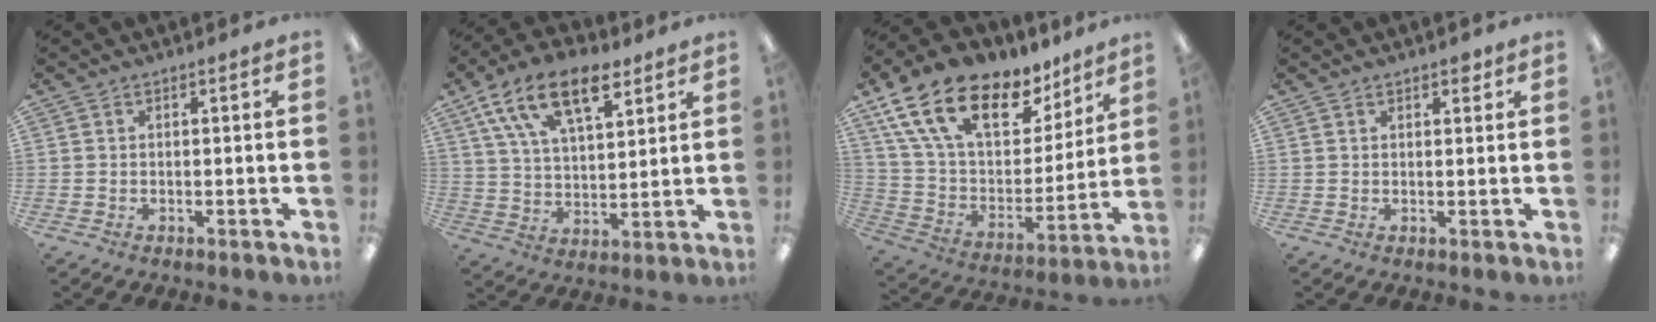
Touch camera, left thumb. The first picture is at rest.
{"total": 16.6, "force": [9.9, 8.2, 10.5], "torque": [-0.178, -0.030, 0.175]}
{"total": 21.6, "force": [13.1, 11.5, 12.7], "torque": [-0.236, -0.065, 0.235]}
{"total": 2.4, "force": [1.6, 1.1, 1.4], "torque": [-0.013, -0.004, 0.024]}